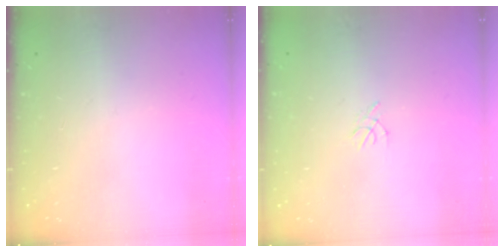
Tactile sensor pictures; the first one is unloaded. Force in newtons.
{"total": 1.3, "press": 1.2, "slide": 0.4}